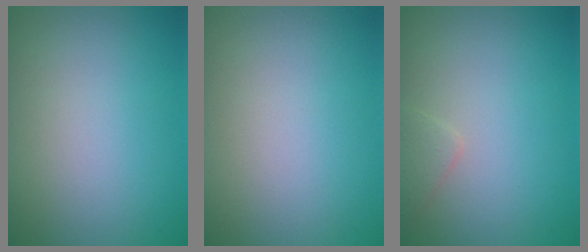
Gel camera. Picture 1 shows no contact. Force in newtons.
{"total": 0.0}
{"total": 1.1, "press": 1.1, "slide": 0.1}